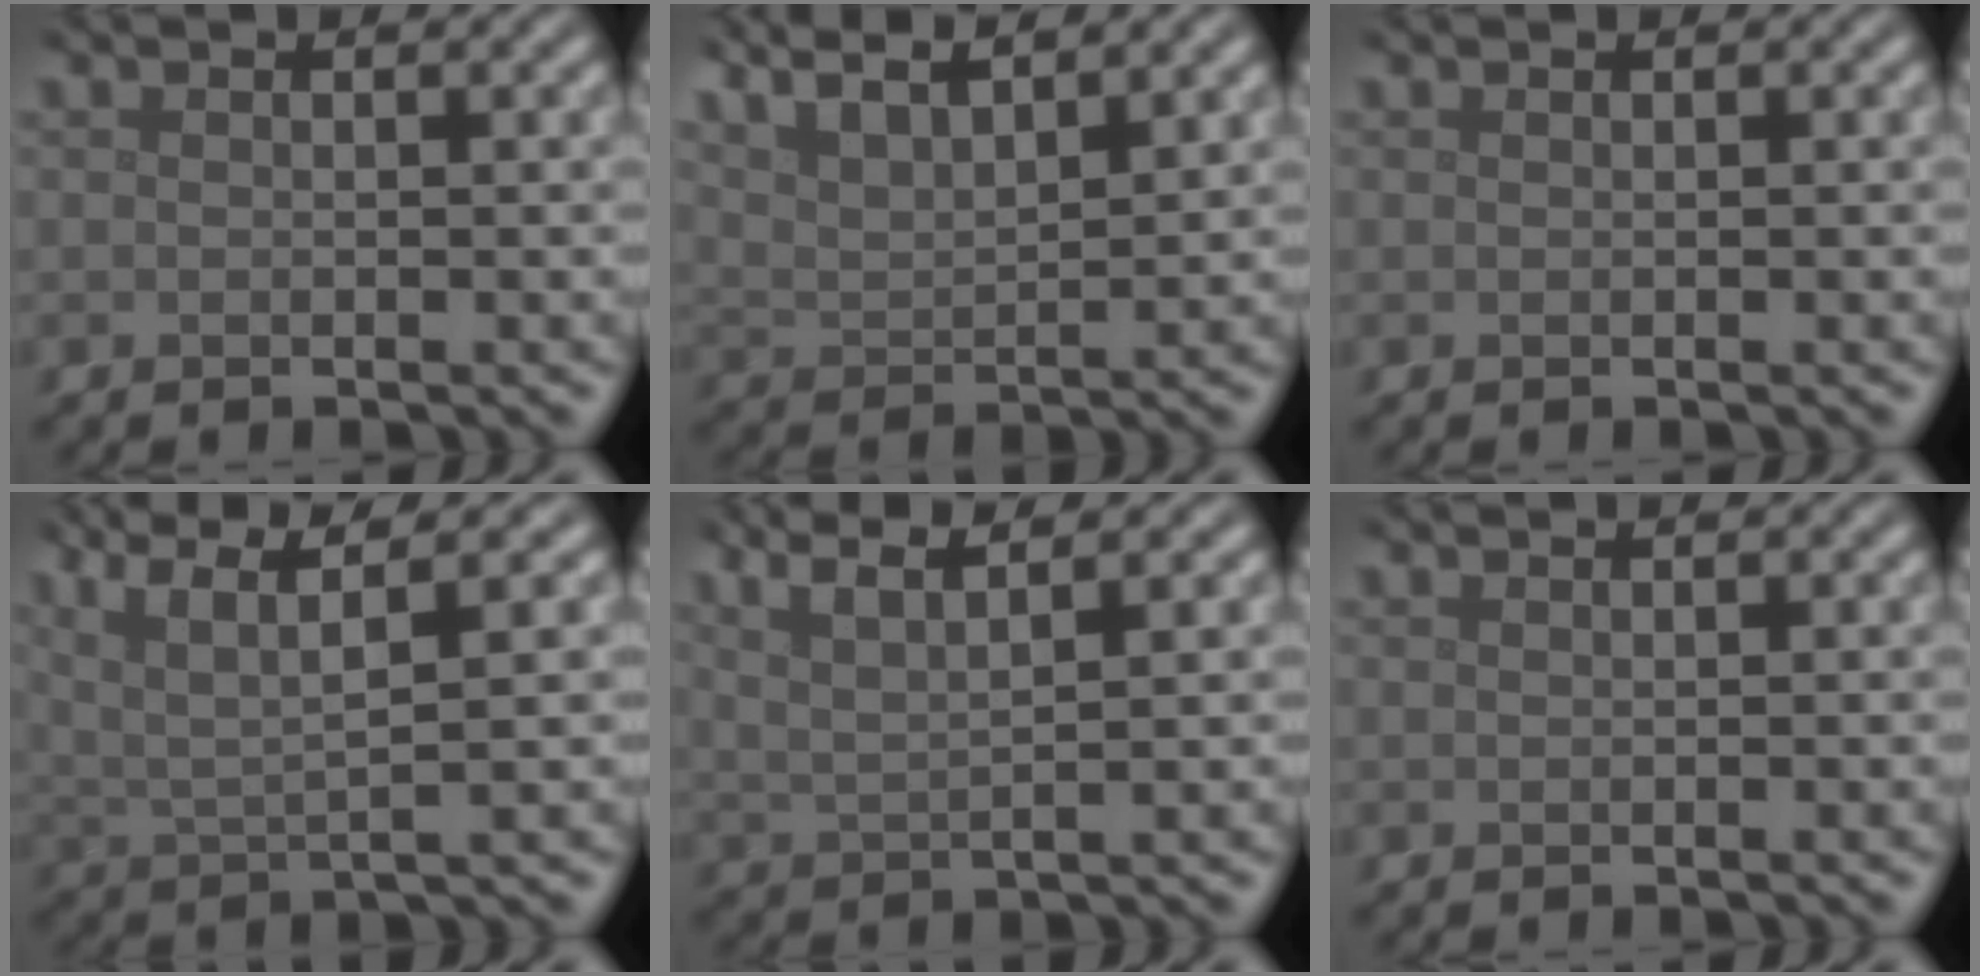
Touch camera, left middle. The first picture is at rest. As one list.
[{"total": 8.3, "force": [6.4, 2.4, 4.7], "torque": [-0.083, 0.022, 0.085]}, {"total": 0.0}, {"total": 6.1, "force": [3.4, 1.4, 4.9], "torque": [-0.100, 0.012, 0.065]}, {"total": 4.7, "force": [2.9, 1.0, 3.5], "torque": [-0.065, 0.015, 0.044]}, {"total": 0.0}]